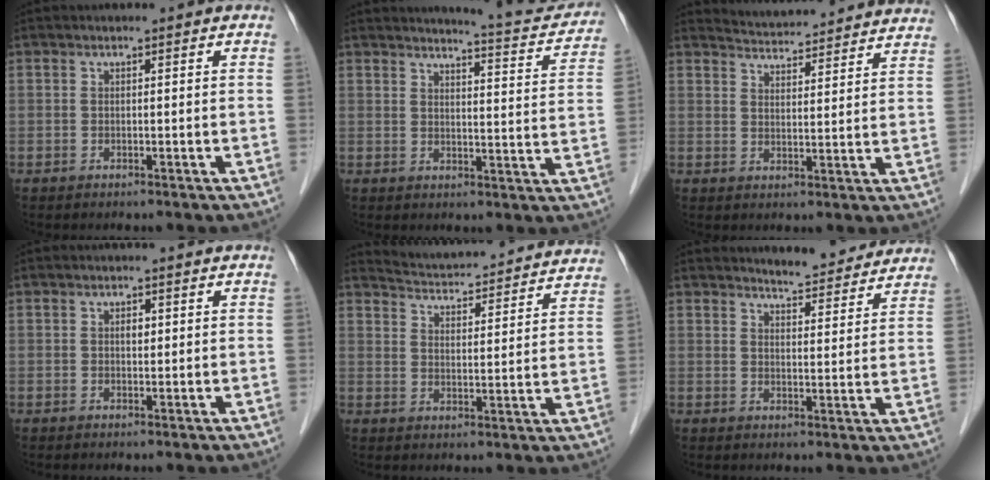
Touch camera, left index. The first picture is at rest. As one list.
[{"total": 10.7, "force": [10.4, 0.5, 2.4], "torque": [-0.028, -0.029, 0.115]}, {"total": 15.5, "force": [15.1, 1.2, 3.4], "torque": [-0.047, -0.014, 0.183]}, {"total": 1.2, "force": [0.3, 0.7, 0.9], "torque": [-0.014, 0.001, 0.004]}, {"total": 20.7, "force": [19.9, 2.1, 5.2], "torque": [-0.077, -0.027, 0.250]}, {"total": 8.1, "force": [7.8, 1.1, 1.9], "torque": [-0.026, -0.010, 0.092]}]